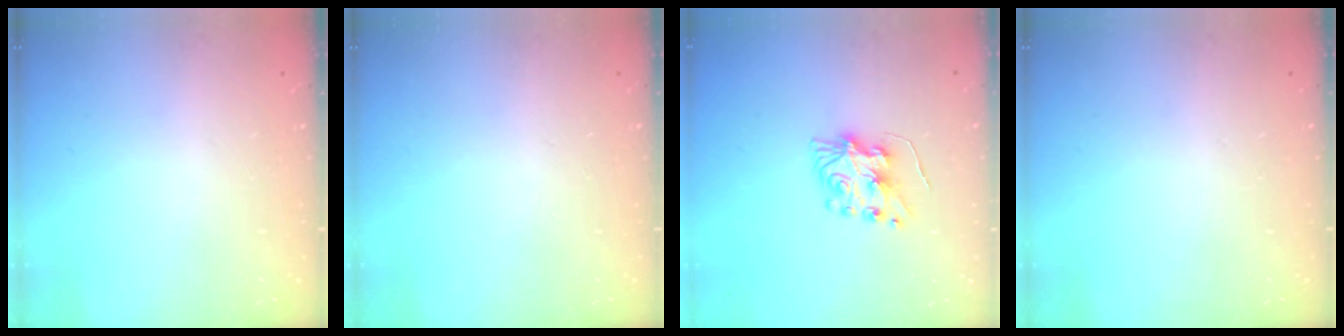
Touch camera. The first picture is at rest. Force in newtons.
{"total": 0.0}
{"total": 7.8, "press": 7.8, "slide": 0.7}
{"total": 0.0}